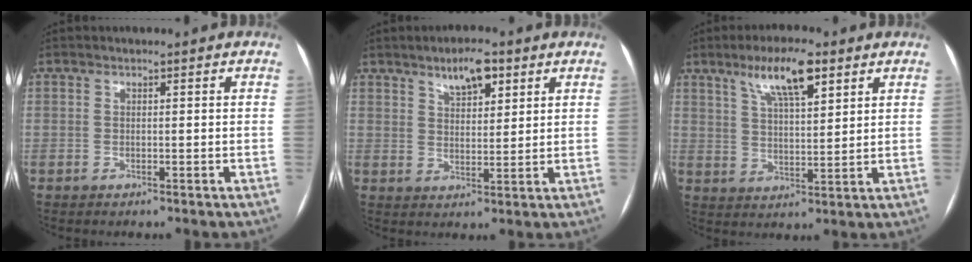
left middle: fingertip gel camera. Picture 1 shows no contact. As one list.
[{"total": 5.8, "force": [3.6, 2.2, 4.0], "torque": [-0.068, 0.006, 0.060]}, {"total": 9.1, "force": [5.4, 2.1, 7.0], "torque": [-0.128, 0.009, 0.095]}]